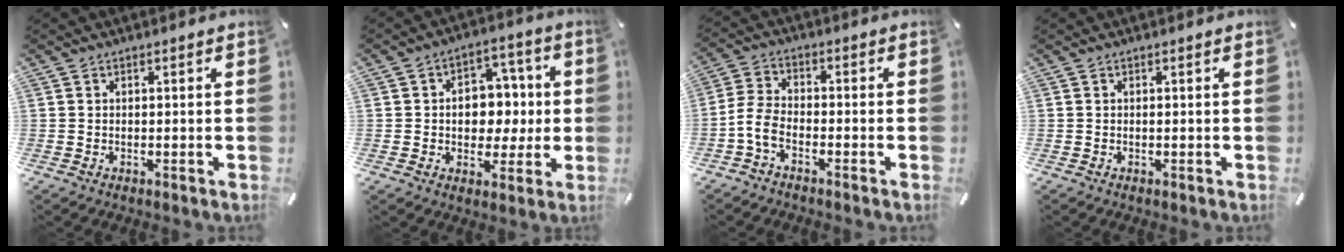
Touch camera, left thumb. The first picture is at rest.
{"total": 9.2, "force": [-0.1, 7.8, 4.9], "torque": [-0.060, 0.003, 0.001]}
{"total": 5.9, "force": [-3.2, 3.1, 3.8], "torque": [-0.096, 0.002, -0.061]}
{"total": 0.0}